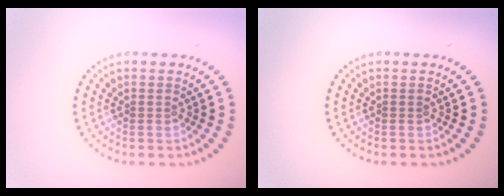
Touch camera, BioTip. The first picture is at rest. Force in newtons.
{"total": 0.0}